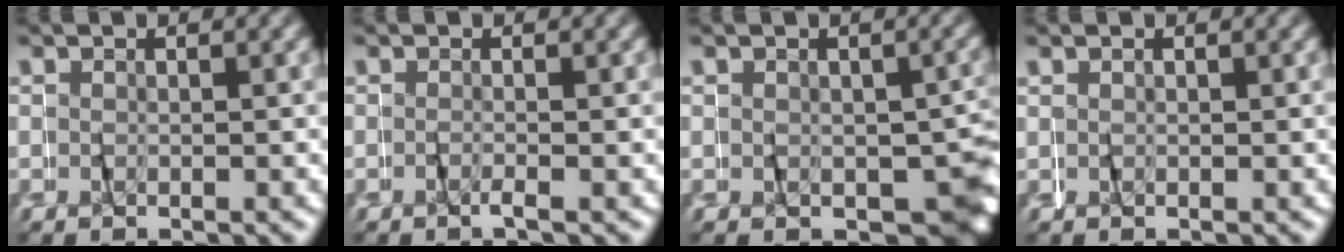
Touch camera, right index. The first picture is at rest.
{"total": 0.8, "force": [-0.7, -0.3, 0.2], "torque": [-0.010, 0.000, -0.014]}
{"total": 6.0, "force": [-1.1, 3.9, 4.4], "torque": [-0.044, -0.012, -0.008]}
{"total": 0.0}